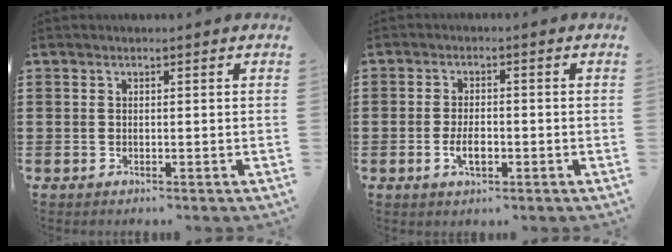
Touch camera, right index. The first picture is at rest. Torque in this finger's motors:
{"motor_torque": [2.14, 0.00, 0.16, 0.10]}